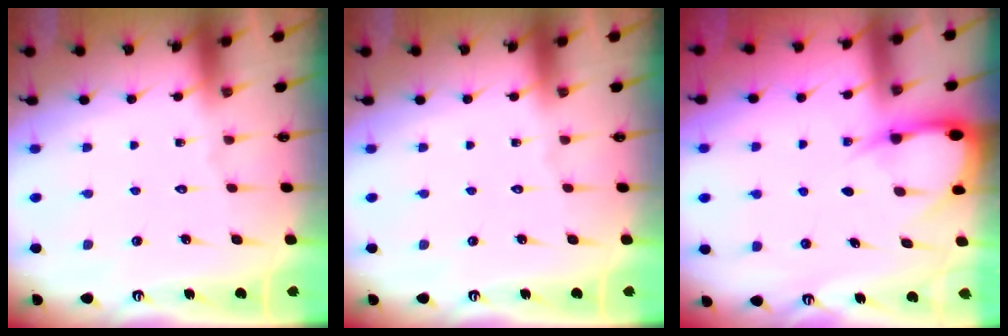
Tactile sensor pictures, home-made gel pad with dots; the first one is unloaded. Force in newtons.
{"total": 0.0}
{"total": 4.5, "press": 4.5, "slide": 0.5}